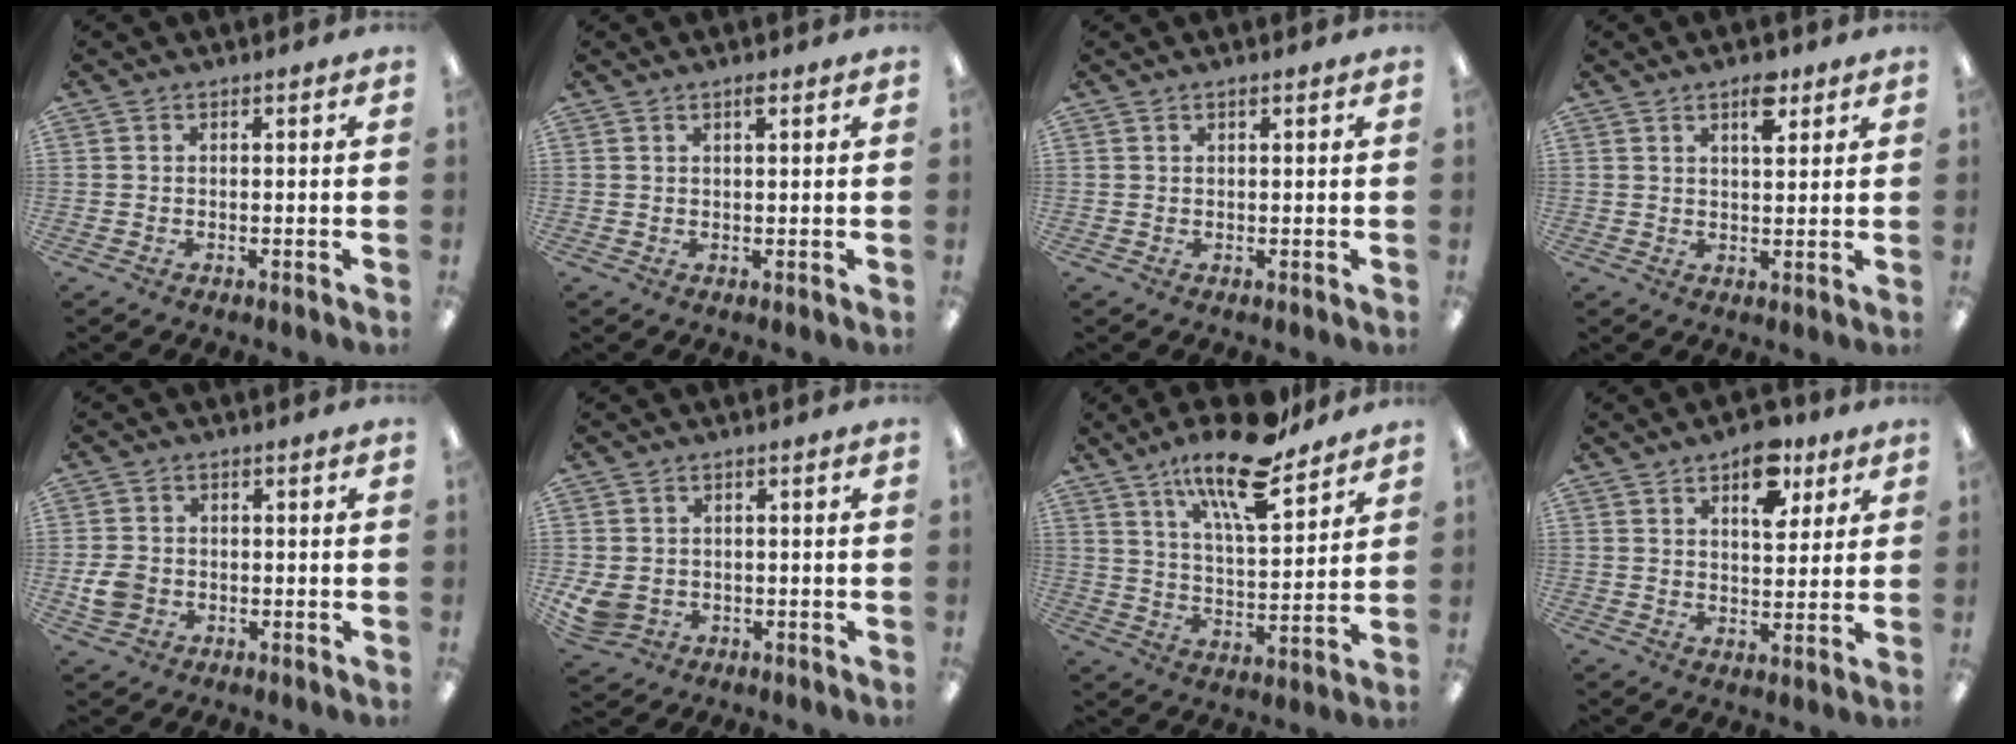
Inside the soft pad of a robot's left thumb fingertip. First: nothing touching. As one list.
[{"total": 1.8, "force": [1.2, 0.4, 1.2], "torque": [-0.019, -0.001, 0.019]}, {"total": 0.9, "force": [0.6, 0.2, 0.6], "torque": [-0.012, 0.002, 0.010]}, {"total": 5.9, "force": [3.7, 2.4, 3.9], "torque": [-0.046, -0.015, 0.057]}, {"total": 4.9, "force": [-1.1, 4.1, 2.6], "torque": [-0.047, 0.002, -0.021]}, {"total": 5.3, "force": [-0.8, 4.5, 2.7], "torque": [-0.075, 0.002, -0.015]}, {"total": 18.1, "force": [13.2, 5.3, 11.1], "torque": [-0.191, -0.071, 0.218]}, {"total": 11.4, "force": [6.3, 6.2, 7.3], "torque": [-0.082, -0.027, 0.103]}]